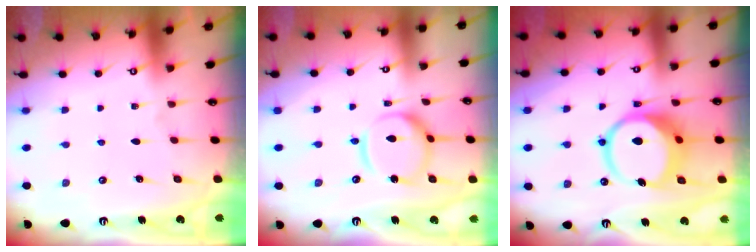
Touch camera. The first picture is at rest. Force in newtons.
{"total": 12.5, "press": 12.5, "slide": 1.1}
{"total": 12.5, "press": 12.4, "slide": 1.6}